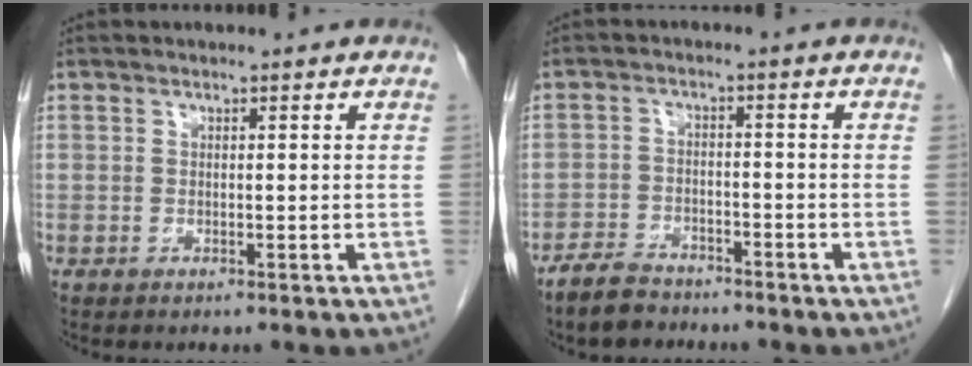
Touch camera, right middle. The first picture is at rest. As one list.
[{"total": 5.0, "force": [-4.4, 2.0, 1.3], "torque": [-0.032, -0.003, -0.080]}]